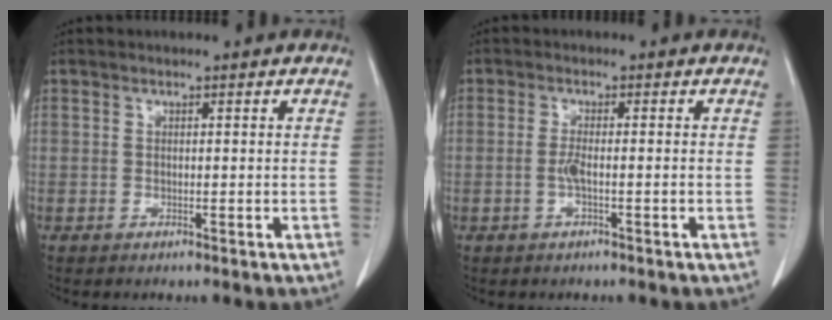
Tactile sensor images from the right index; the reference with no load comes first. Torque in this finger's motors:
{"motor_torque": [-0.05, -0.06, -0.03, 0.00]}